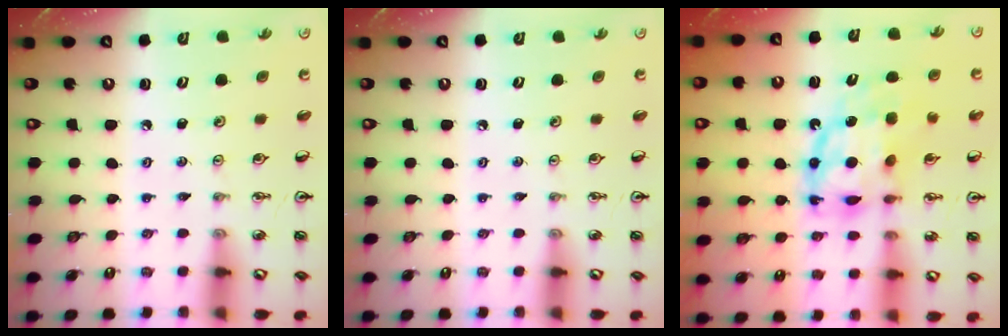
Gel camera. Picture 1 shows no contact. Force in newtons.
{"total": 0.0}
{"total": 11.5, "press": 11.5, "slide": 1.0}